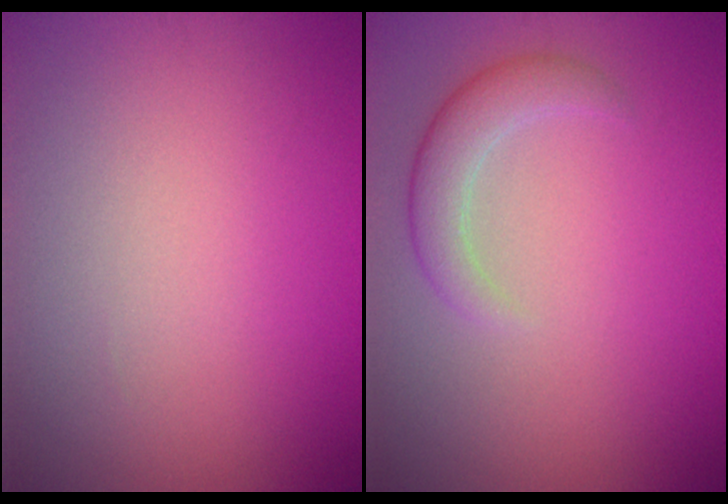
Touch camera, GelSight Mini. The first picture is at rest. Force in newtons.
{"total": 2.7, "press": 2.7, "slide": 0.4}